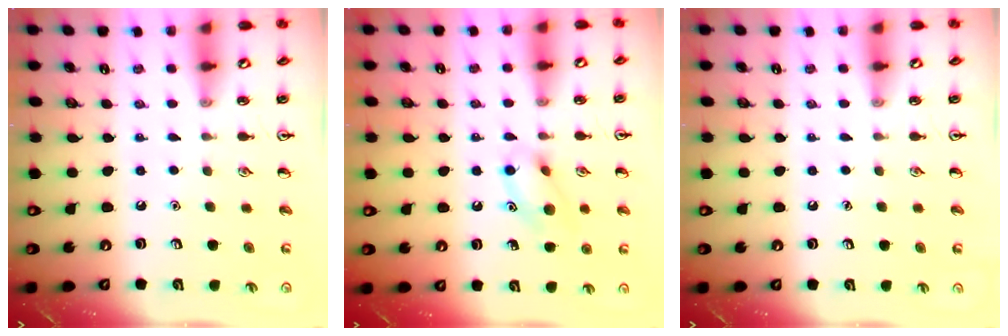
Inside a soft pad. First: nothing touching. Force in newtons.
{"total": 10.9, "press": 10.7, "slide": 1.8}
{"total": 0.0}